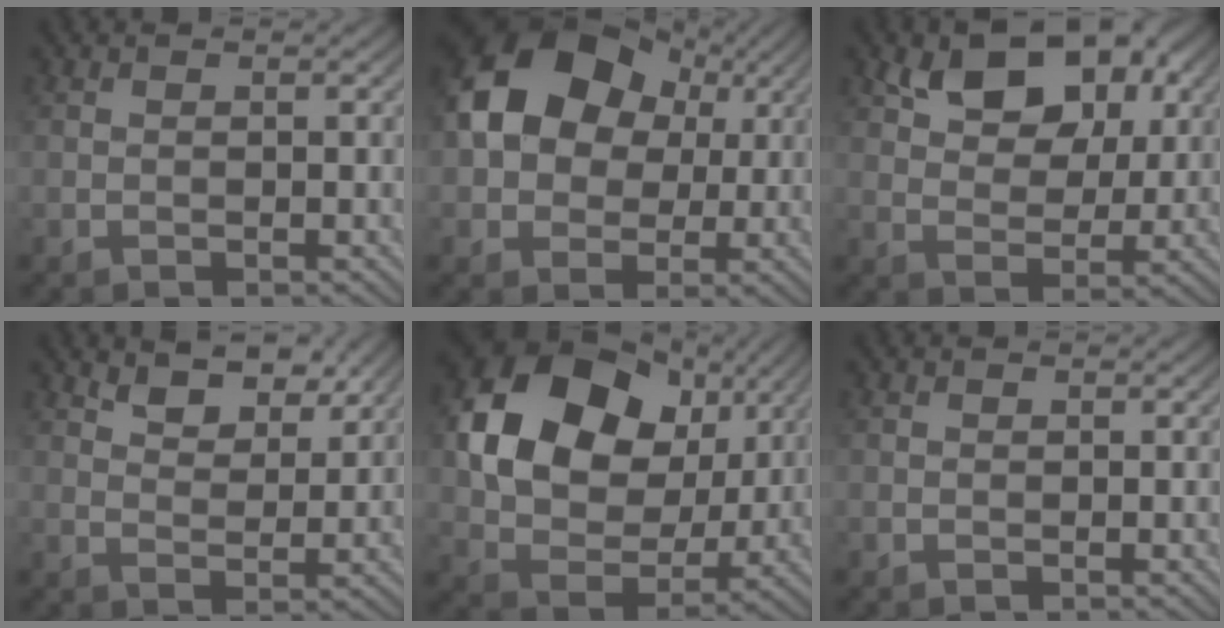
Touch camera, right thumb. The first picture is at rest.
{"total": 13.9, "force": [3.5, 10.4, 8.6], "torque": [-0.165, 0.025, 0.048]}
{"total": 10.1, "force": [5.0, 6.1, 6.3], "torque": [-0.111, 0.002, 0.083]}
{"total": 5.7, "force": [4.0, 2.6, 3.0], "torque": [-0.054, -0.008, 0.078]}
{"total": 16.7, "force": [5.3, 12.1, 10.2], "torque": [-0.227, 0.011, 0.099]}
{"total": 0.0}